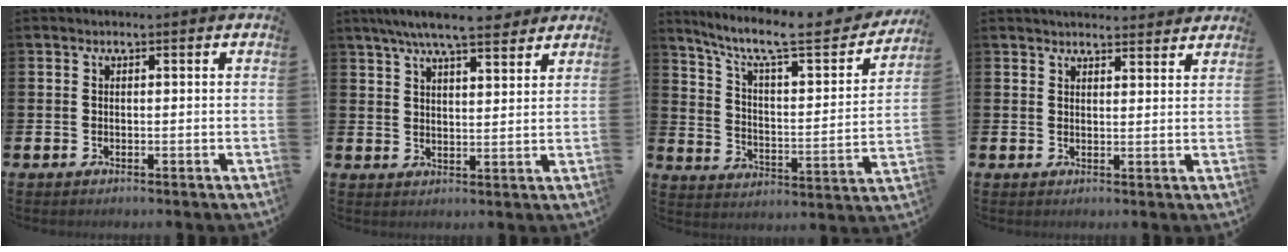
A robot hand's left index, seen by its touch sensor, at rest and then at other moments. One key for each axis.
{"total": 7.2, "fx": 6.6, "fy": 1.0, "fz": 2.8, "tx": -0.061, "ty": -0.023, "tz": 0.117}
{"total": 9.4, "fx": 7.5, "fy": 2.1, "fz": 5.3, "tx": -0.119, "ty": -0.052, "tz": 0.116}
{"total": 3.1, "fx": 3.1, "fy": 0.3, "fz": 0.0, "tx": 0.006, "ty": -0.021, "tz": 0.055}